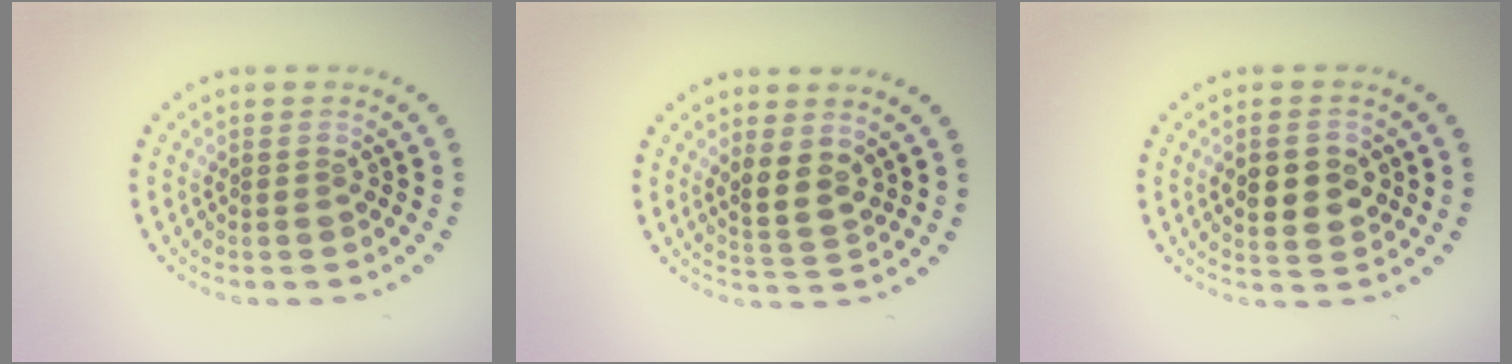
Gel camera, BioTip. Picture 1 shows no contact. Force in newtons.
{"total": 2.5, "press": 2.2, "slide": 1.1}
{"total": 4.4, "press": 4.4, "slide": 0.1}